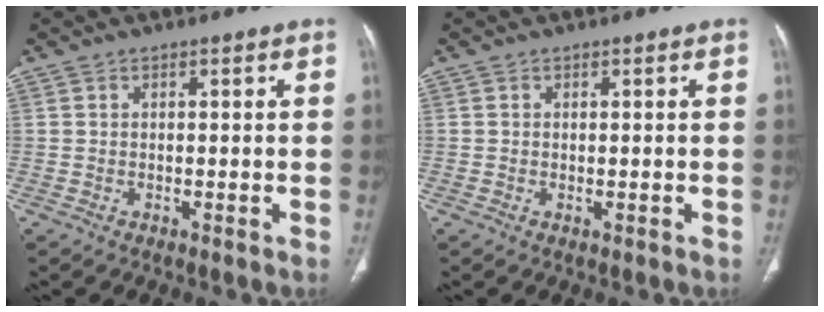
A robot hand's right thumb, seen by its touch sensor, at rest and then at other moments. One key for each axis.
{"total": 0.0}